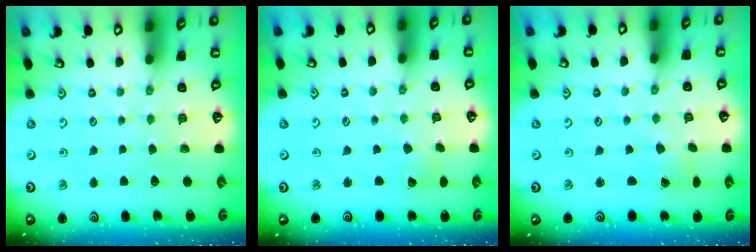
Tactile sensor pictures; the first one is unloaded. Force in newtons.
{"total": 2.9, "press": 2.9, "slide": 0.2}
{"total": 1.3, "press": 1.3, "slide": 0.1}